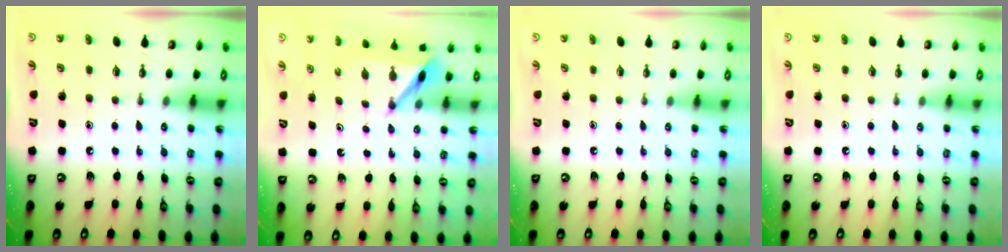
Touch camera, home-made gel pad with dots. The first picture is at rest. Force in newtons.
{"total": 5.7, "press": 5.7, "slide": 0.3}
{"total": 0.0}
{"total": 0.0}